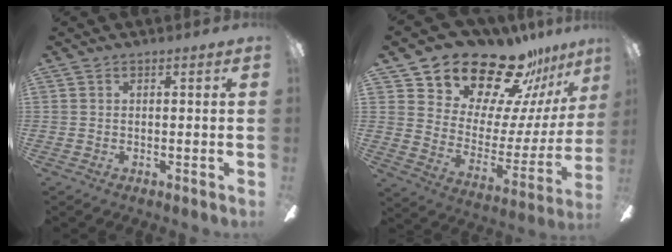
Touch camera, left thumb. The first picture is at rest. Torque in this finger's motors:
{"motor_torque": [0.45, 0.56, 1.05, -1.72, 0.10]}